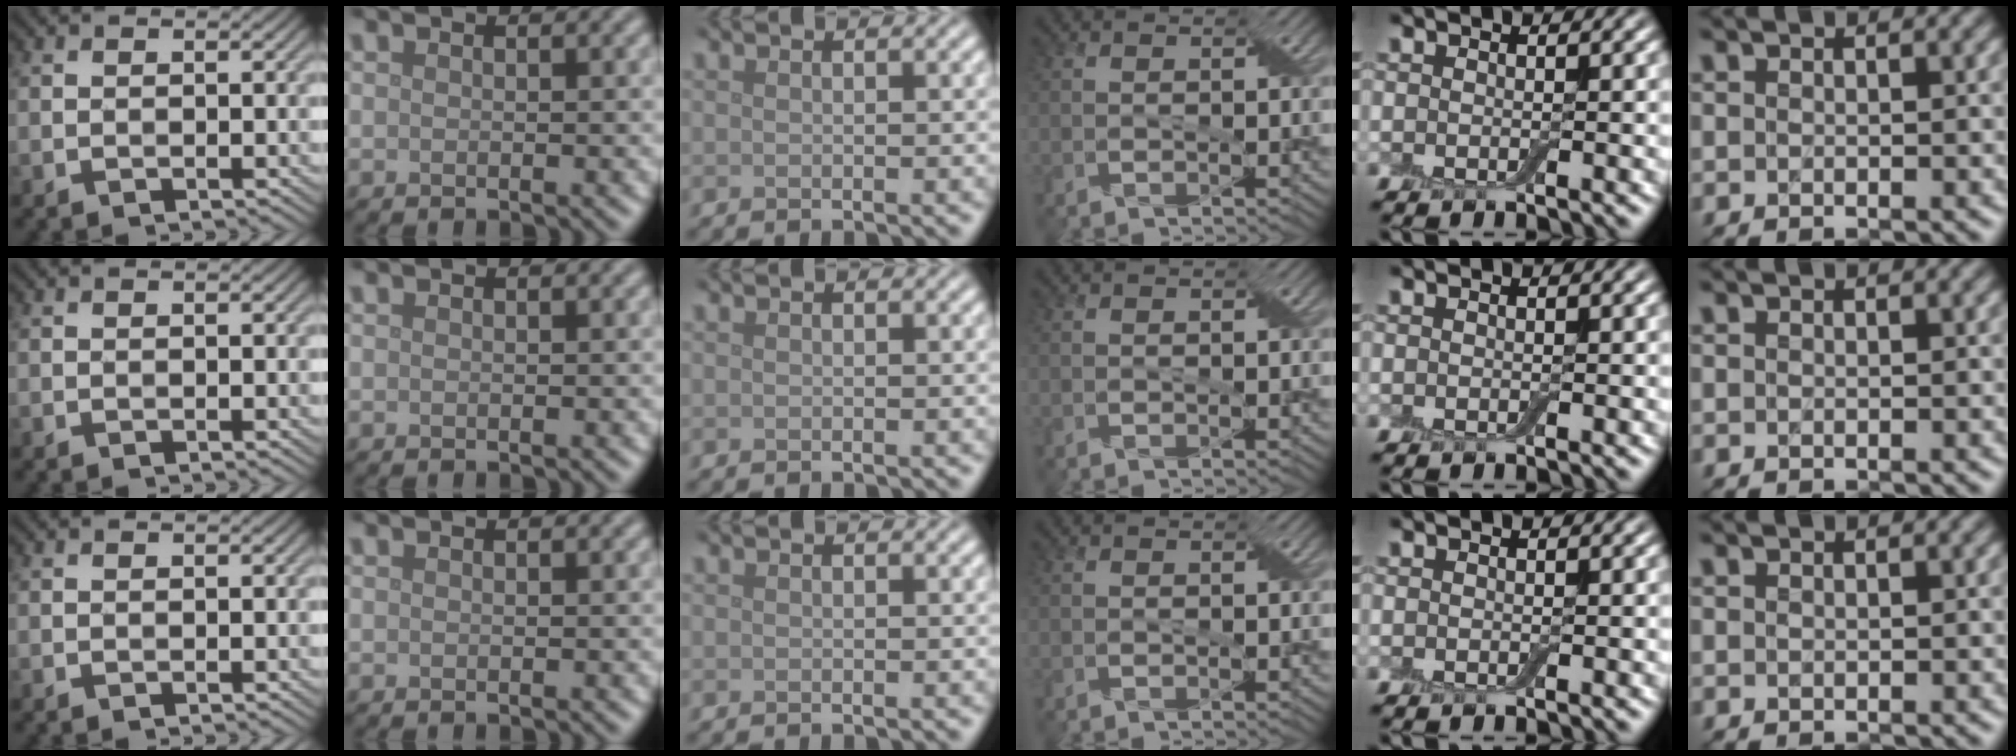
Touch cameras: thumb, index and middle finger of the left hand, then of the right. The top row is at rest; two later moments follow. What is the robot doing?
{"motion": "wrap", "object": "cling film"}